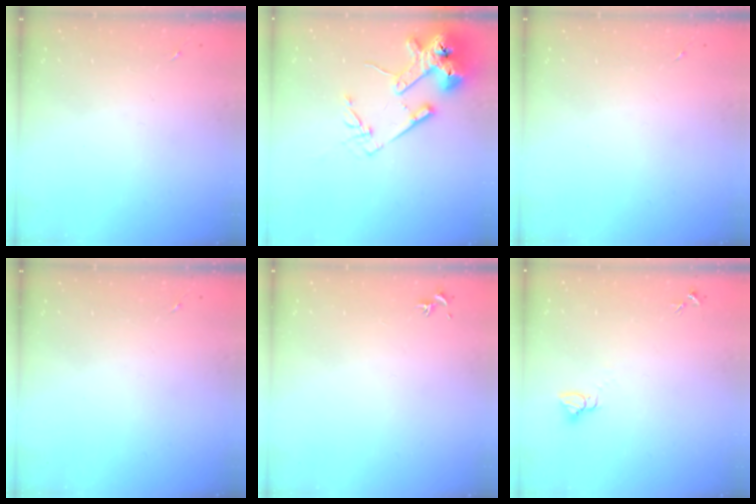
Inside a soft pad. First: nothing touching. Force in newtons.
{"total": 16.8, "press": 16.7, "slide": 1.9}
{"total": 0.0}
{"total": 0.0}
{"total": 0.8, "press": 0.7, "slide": 0.3}
{"total": 2.7, "press": 2.7, "slide": 0.1}